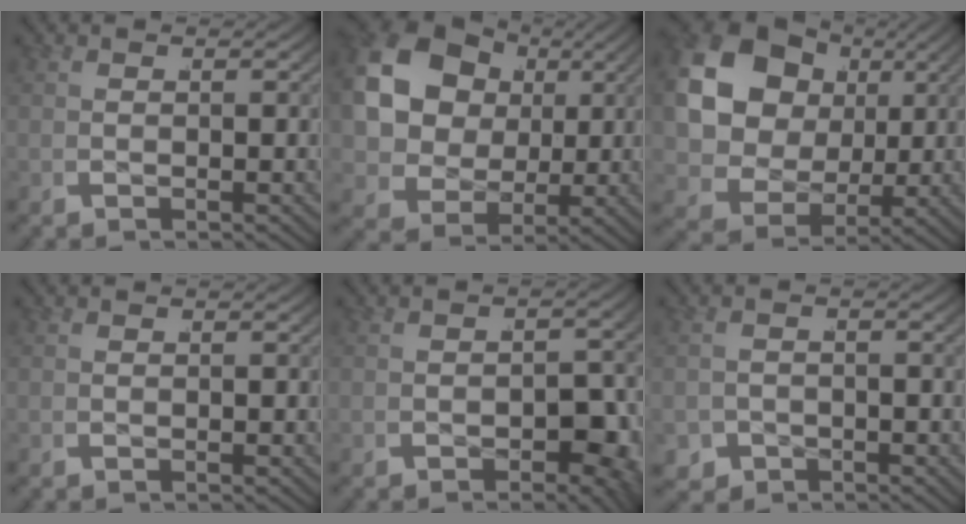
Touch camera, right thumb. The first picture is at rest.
{"total": 13.1, "force": [1.3, 10.2, 8.2], "torque": [-0.210, -0.043, 0.036]}
{"total": 14.8, "force": [1.3, 11.5, 9.3], "torque": [-0.231, -0.041, 0.034]}
{"total": 0.0}
{"total": 4.5, "force": [-1.5, 2.7, 3.2], "torque": [-0.039, -0.026, -0.009]}
{"total": 3.7, "force": [-2.5, 2.7, 0.8], "torque": [-0.022, -0.024, -0.029]}